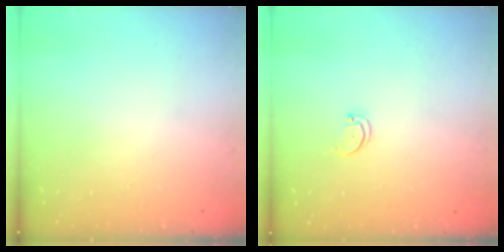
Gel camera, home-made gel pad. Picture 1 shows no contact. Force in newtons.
{"total": 1.5, "press": 1.5, "slide": 0.3}